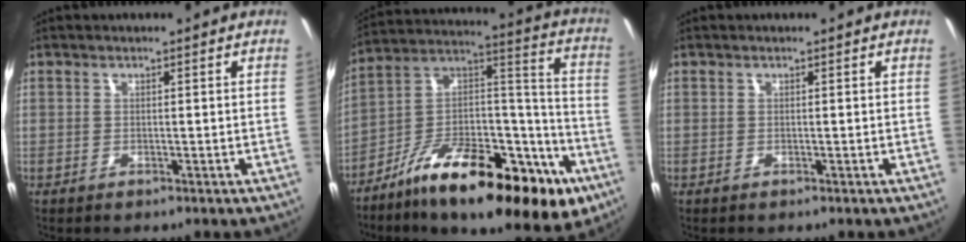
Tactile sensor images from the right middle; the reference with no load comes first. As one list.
[{"total": 28.3, "force": [-15.8, 11.1, 20.6], "torque": [-0.306, 0.014, -0.249]}, {"total": 0.0}]